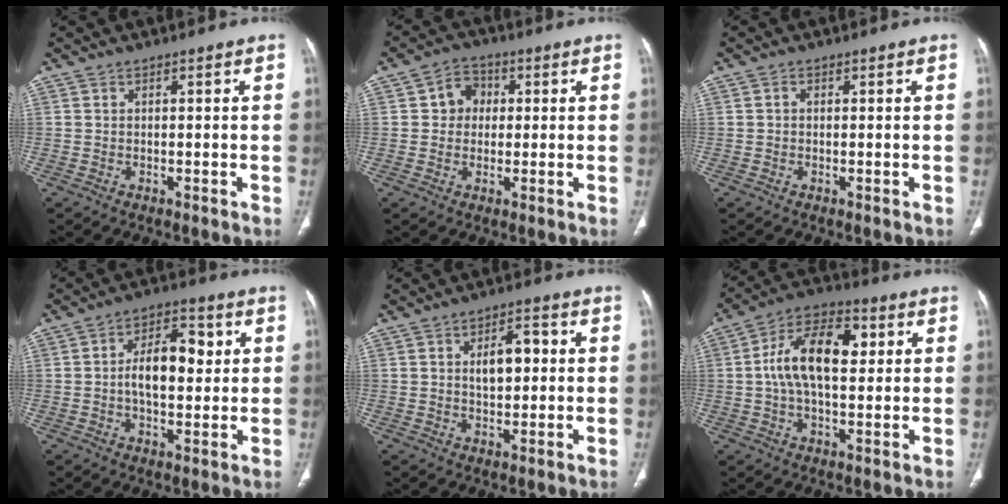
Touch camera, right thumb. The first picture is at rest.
{"total": 5.6, "force": [0.8, 4.9, 2.5], "torque": [-0.012, 0.009, 0.006]}
{"total": 0.7, "force": [0.0, 0.6, 0.4], "torque": [-0.006, 0.003, -0.001]}
{"total": 10.6, "force": [1.1, 6.0, 8.7], "torque": [-0.118, 0.012, 0.016]}
{"total": 6.9, "force": [0.9, 3.8, 5.7], "torque": [-0.076, 0.011, 0.012]}
{"total": 14.2, "force": [2.1, 7.7, 11.8], "torque": [-0.203, 0.023, 0.030]}